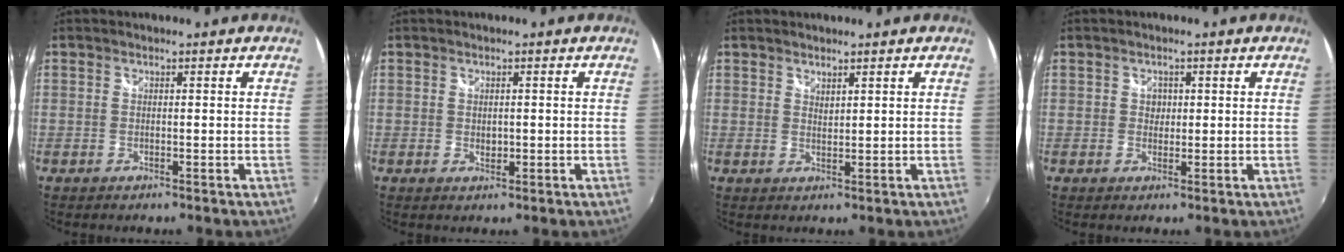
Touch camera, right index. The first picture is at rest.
{"total": 1.4, "force": [0.0, 1.1, 0.9], "torque": [-0.012, -0.002, 0.001]}
{"total": 1.5, "force": [1.3, 0.4, 0.5], "torque": [-0.006, 0.000, 0.023]}
{"total": 1.7, "force": [0.3, 1.7, 0.5], "torque": [-0.003, 0.003, 0.003]}